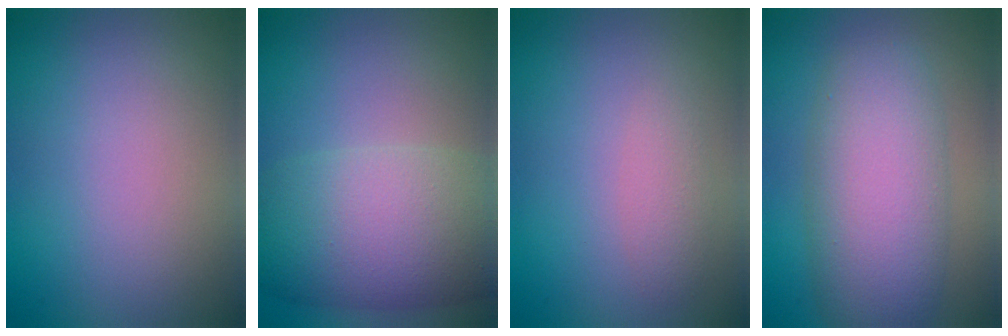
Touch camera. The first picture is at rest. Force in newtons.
{"total": 9.5, "press": 9.5, "slide": 0.3}
{"total": 1.5, "press": 1.5, "slide": 0.1}
{"total": 8.0, "press": 8.0, "slide": 0.5}